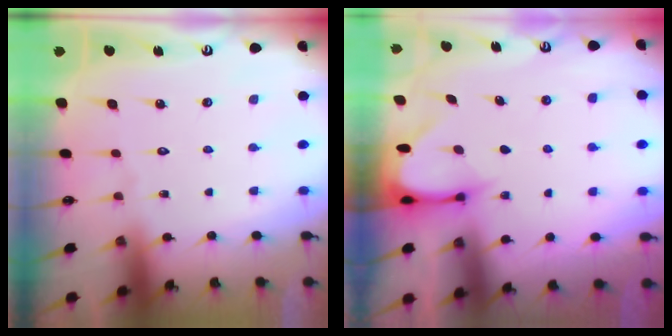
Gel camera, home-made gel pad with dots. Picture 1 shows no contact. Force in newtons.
{"total": 3.3, "press": 3.3, "slide": 0.3}